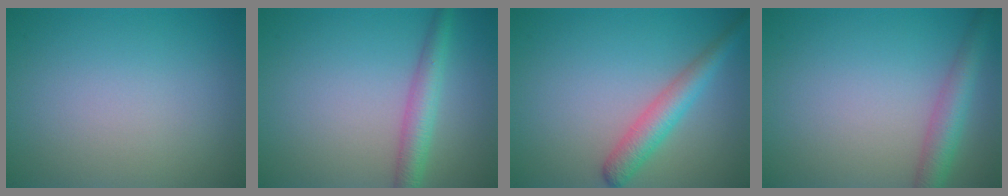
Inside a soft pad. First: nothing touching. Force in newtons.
{"total": 3.2, "press": 3.2, "slide": 0.1}
{"total": 3.5, "press": 3.5, "slide": 0.1}
{"total": 3.5, "press": 3.5, "slide": 0.2}